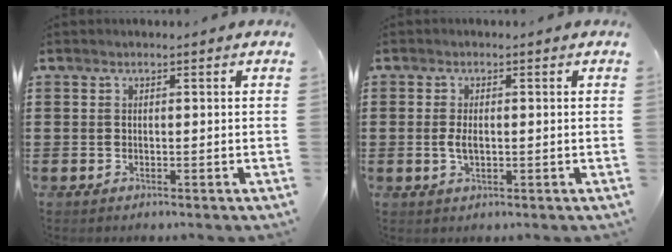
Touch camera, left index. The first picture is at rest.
{"total": 2.5, "force": [-0.1, 1.1, 2.3], "torque": [-0.052, -0.001, -0.005]}